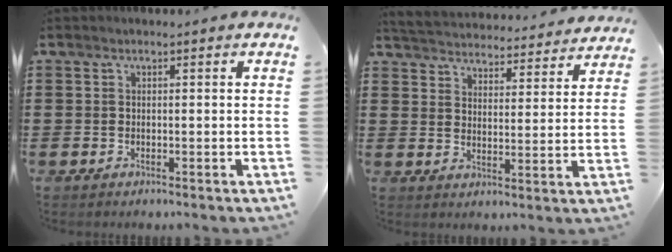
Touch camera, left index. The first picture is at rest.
{"total": 4.2, "force": [4.2, -0.1, -0.4], "torque": [-0.019, -0.036, 0.069]}